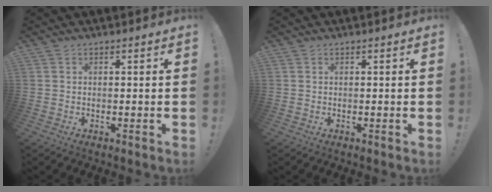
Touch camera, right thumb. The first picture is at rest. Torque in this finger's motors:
{"motor_torque": [-0.01, 0.01, 0.01, -0.01, 0.01]}